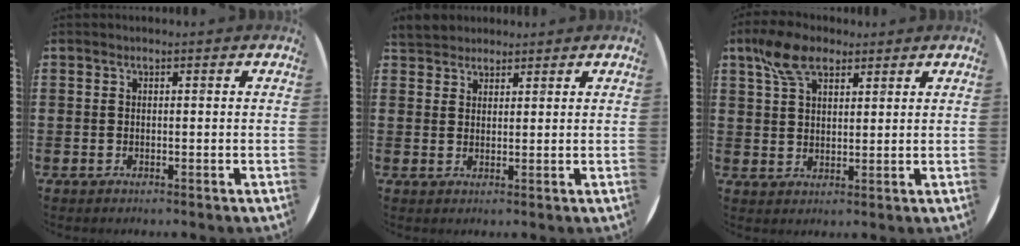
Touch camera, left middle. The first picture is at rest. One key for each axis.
{"total": 3.0, "fx": 2.7, "fy": 1.0, "fz": -0.3, "tx": -0.001, "ty": 0.001, "tz": 0.055}
{"total": 6.7, "fx": 4.4, "fy": 3.4, "fz": 3.7, "tx": -0.085, "ty": 0.007, "tz": 0.081}